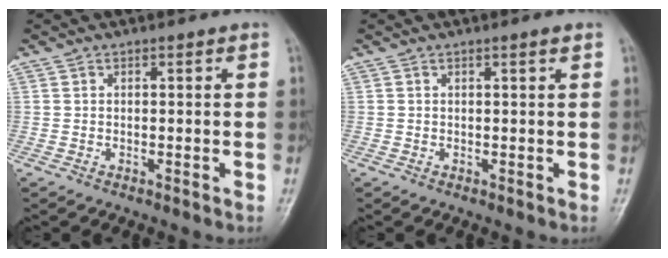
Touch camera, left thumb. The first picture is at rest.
{"total": 0.9, "force": [0.6, -0.1, 0.6], "torque": [-0.009, -0.003, 0.009]}